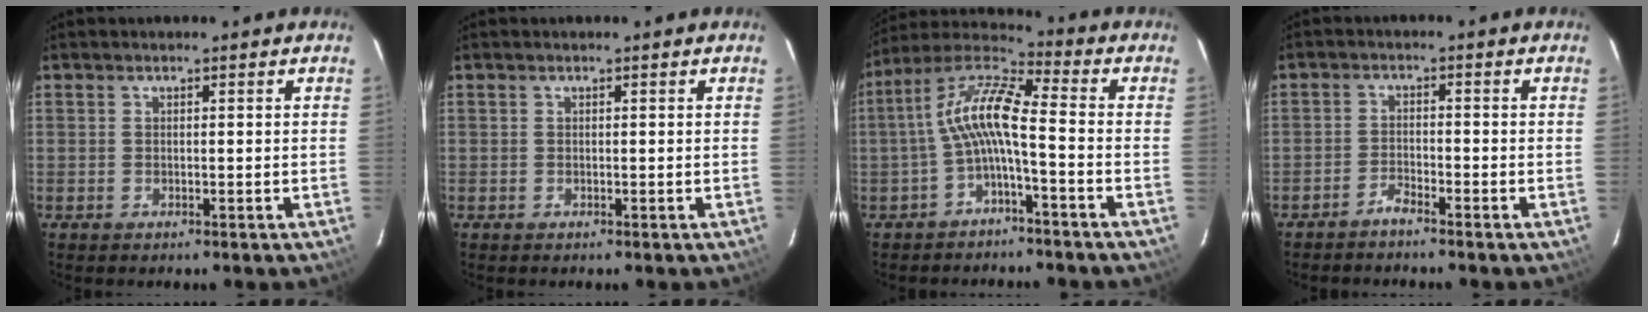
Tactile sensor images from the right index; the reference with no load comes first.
{"total": 0.0}
{"total": 10.4, "force": [-2.4, 1.9, 9.9], "torque": [-0.211, 0.021, -0.048]}
{"total": 2.6, "force": [-2.4, 0.3, 1.1], "torque": [-0.037, 0.005, -0.047]}